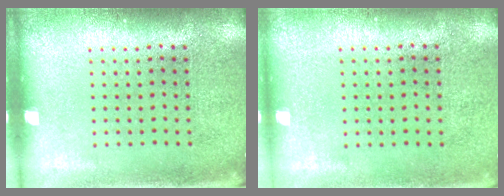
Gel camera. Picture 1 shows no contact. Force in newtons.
{"total": 0.0}